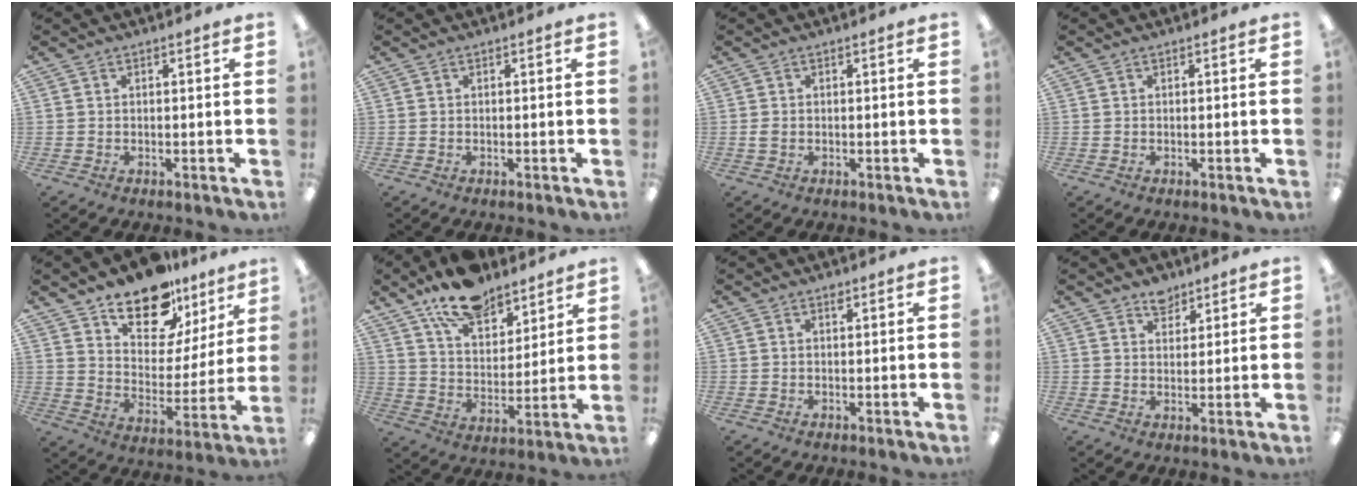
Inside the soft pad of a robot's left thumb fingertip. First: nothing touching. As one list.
[{"total": 0.0}, {"total": 1.3, "force": [0.0, 0.9, 1.0], "torque": [-0.019, 0.003, -0.001]}, {"total": 0.0}, {"total": 15.3, "force": [12.0, 7.3, 6.0], "torque": [-0.097, -0.087, 0.217]}, {"total": 13.7, "force": [11.1, 6.0, 5.4], "torque": [-0.085, -0.066, 0.203]}, {"total": 1.0, "force": [0.7, 0.4, 0.5], "torque": [-0.004, -0.001, 0.011]}, {"total": 4.5, "force": [3.7, 2.4, 0.9], "torque": [-0.003, -0.021, 0.066]}]